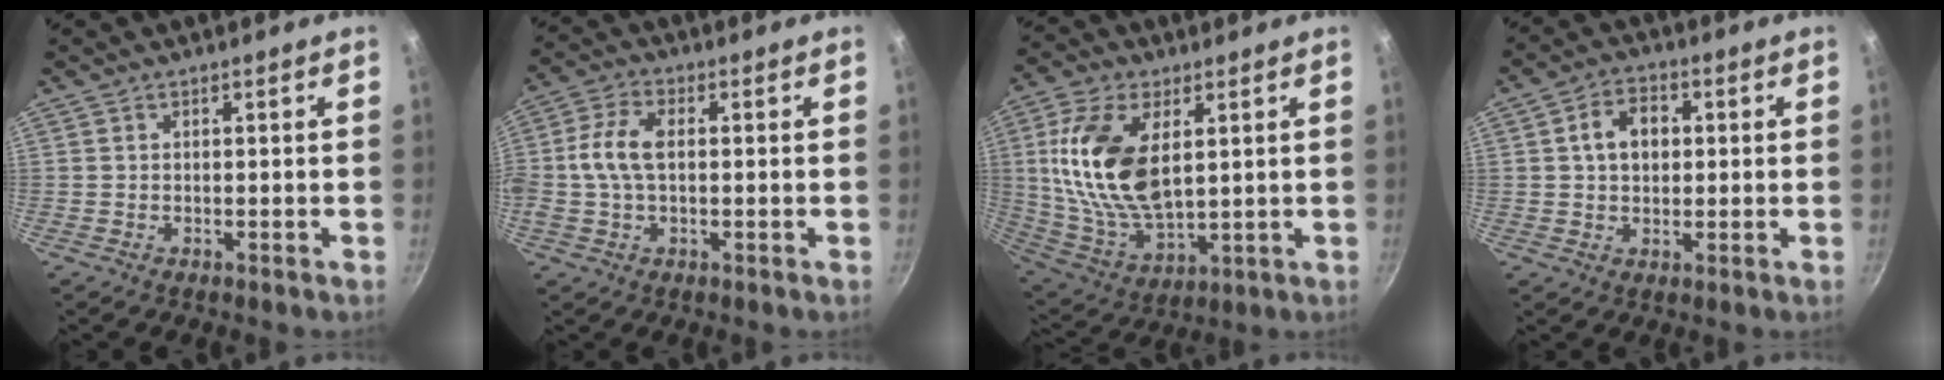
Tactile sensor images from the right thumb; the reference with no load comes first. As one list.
[{"total": 8.1, "force": [0.4, 4.6, 6.7], "torque": [-0.139, 0.016, -0.003]}, {"total": 18.4, "force": [4.0, 10.1, 14.9], "torque": [-0.284, -0.017, 0.088]}, {"total": 7.2, "force": [1.2, 5.2, 4.8], "torque": [-0.060, 0.011, 0.016]}]